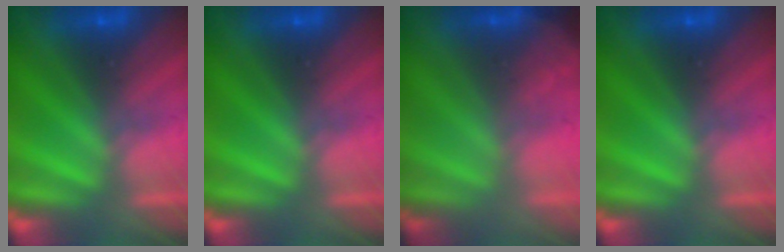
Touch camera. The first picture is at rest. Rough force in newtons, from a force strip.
{"total": 0.0}
{"total": 1.9}
{"total": 0.0}